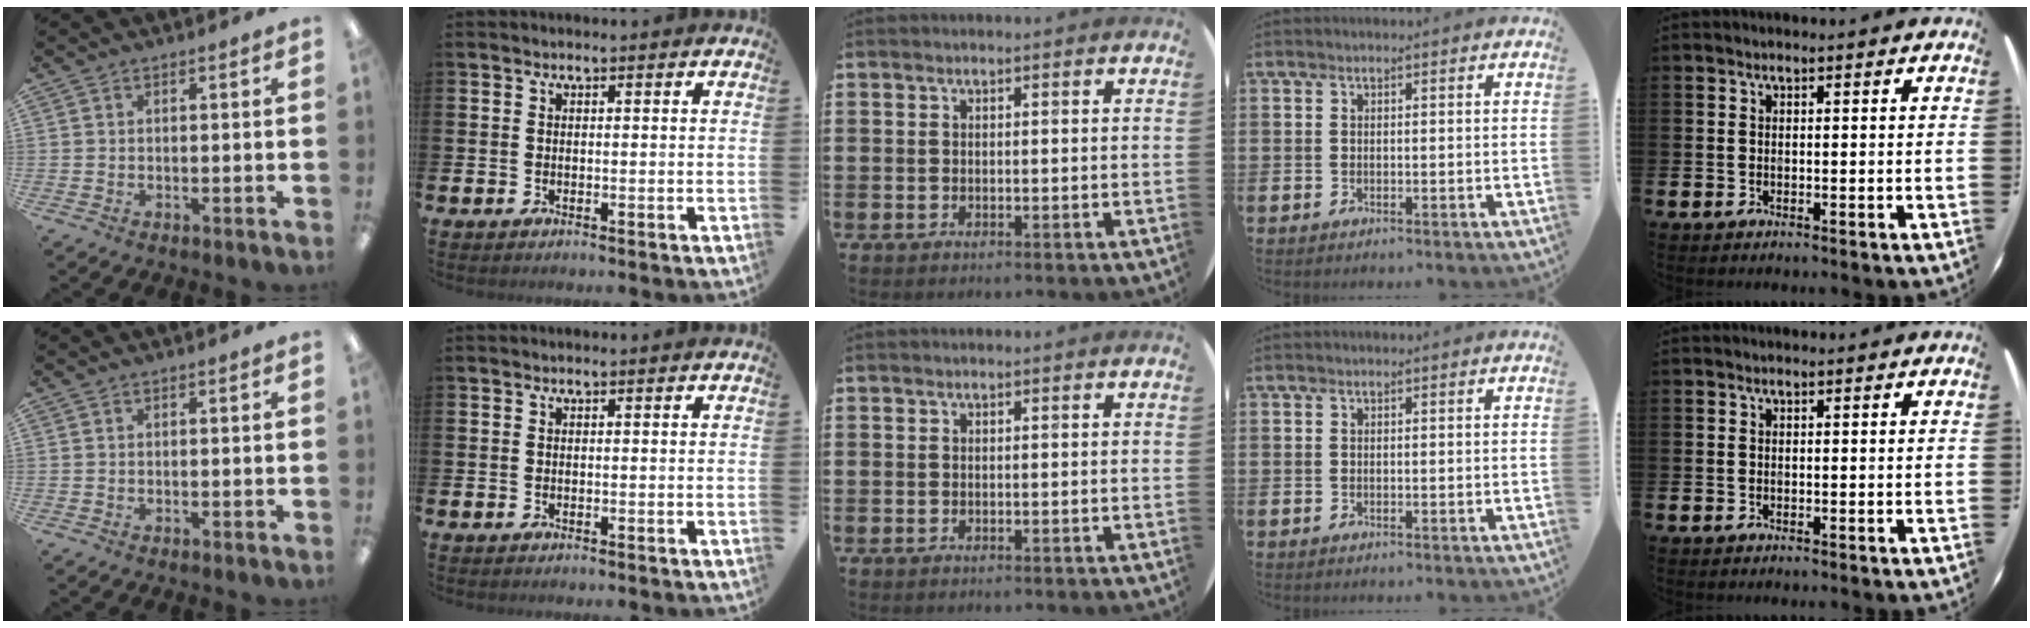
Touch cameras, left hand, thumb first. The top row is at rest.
{}